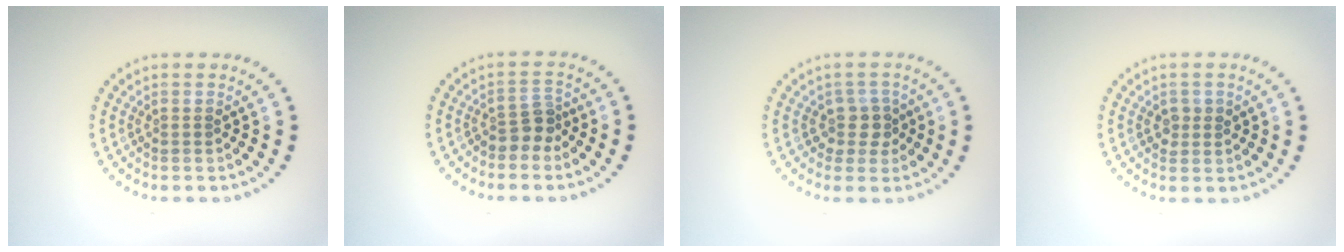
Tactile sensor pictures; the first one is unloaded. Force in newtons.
{"total": 2.2, "press": 1.7, "slide": 1.4}
{"total": 2.2, "press": 1.7, "slide": 1.3}
{"total": 1.4, "press": 1.3, "slide": 0.4}